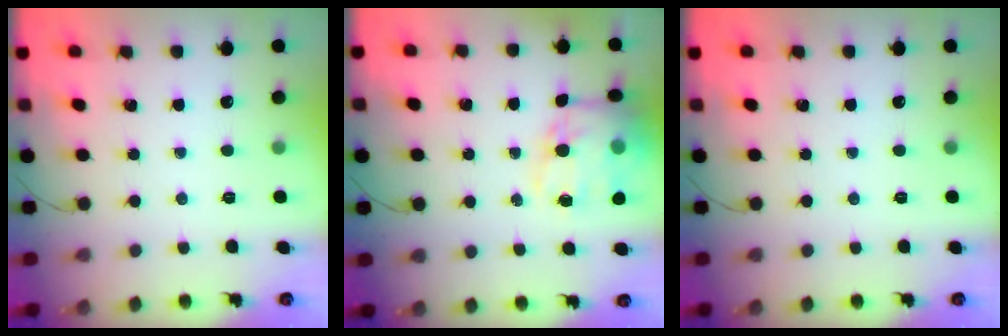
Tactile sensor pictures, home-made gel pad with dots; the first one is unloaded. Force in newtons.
{"total": 15.2, "press": 14.8, "slide": 3.5}
{"total": 0.0}